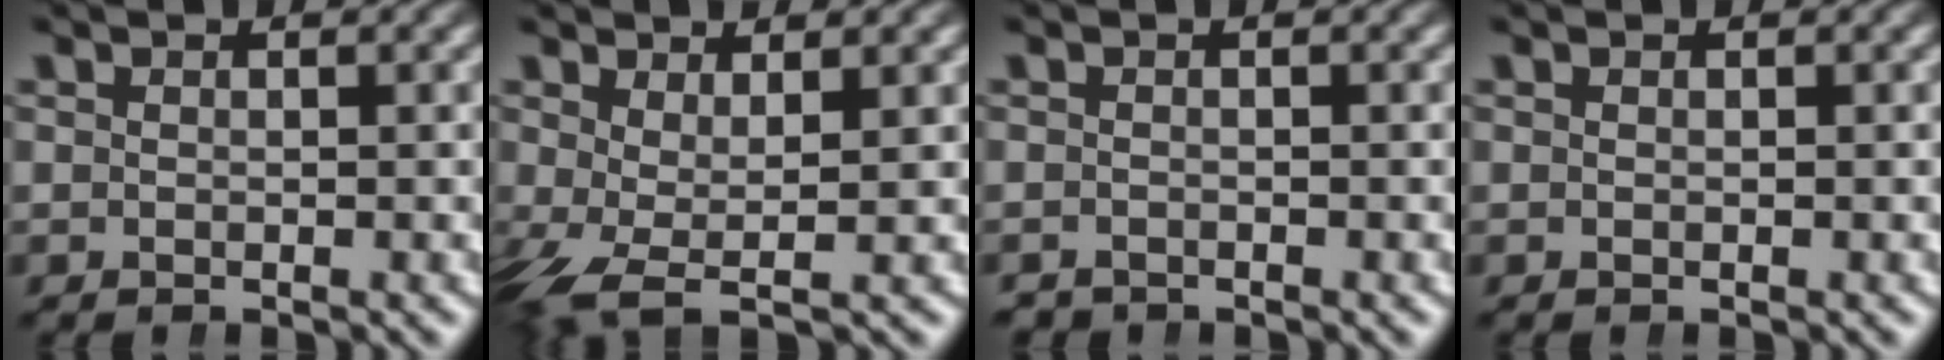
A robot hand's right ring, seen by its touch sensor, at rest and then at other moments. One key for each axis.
{"total": 4.8, "fx": -2.5, "fy": 2.3, "fz": 3.3, "tx": -0.089, "ty": -0.045, "tz": -0.019}
{"total": 1.1, "fx": -1.1, "fy": 0.1, "fz": -0.3, "tx": 0.001, "ty": -0.016, "tz": -0.012}
{"total": 0.0}